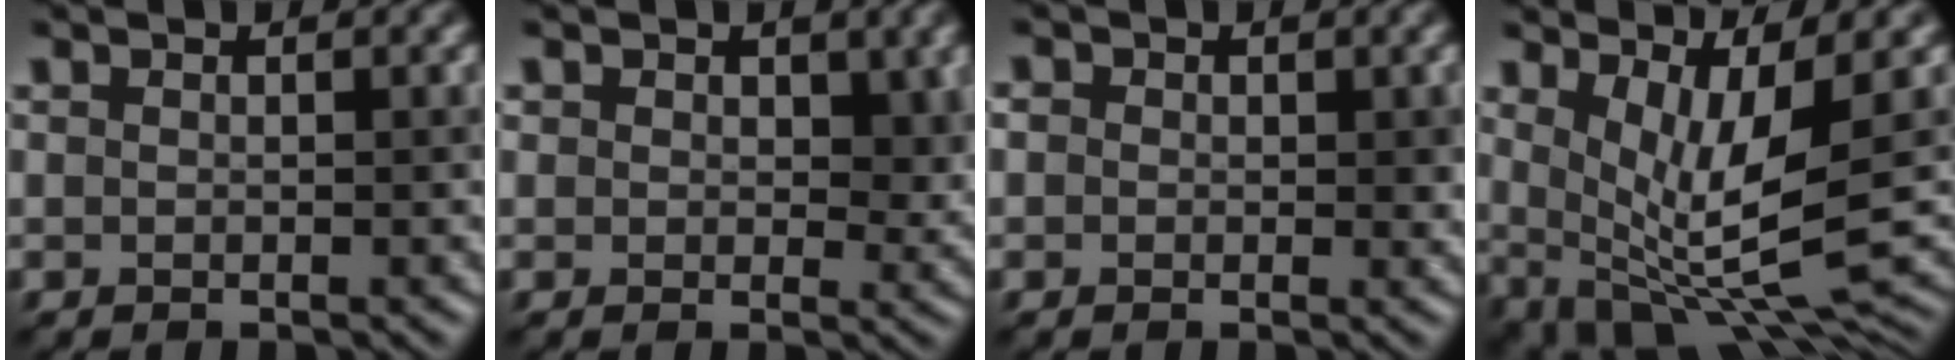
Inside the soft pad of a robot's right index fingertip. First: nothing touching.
{"total": 3.1, "force": [1.0, 2.2, 2.0], "torque": [-0.027, -0.006, 0.015]}
{"total": 1.8, "force": [0.3, 1.5, 1.0], "torque": [-0.006, 0.001, -0.002]}
{"total": 8.2, "force": [1.1, 3.0, 7.6], "torque": [-0.149, -0.024, 0.032]}